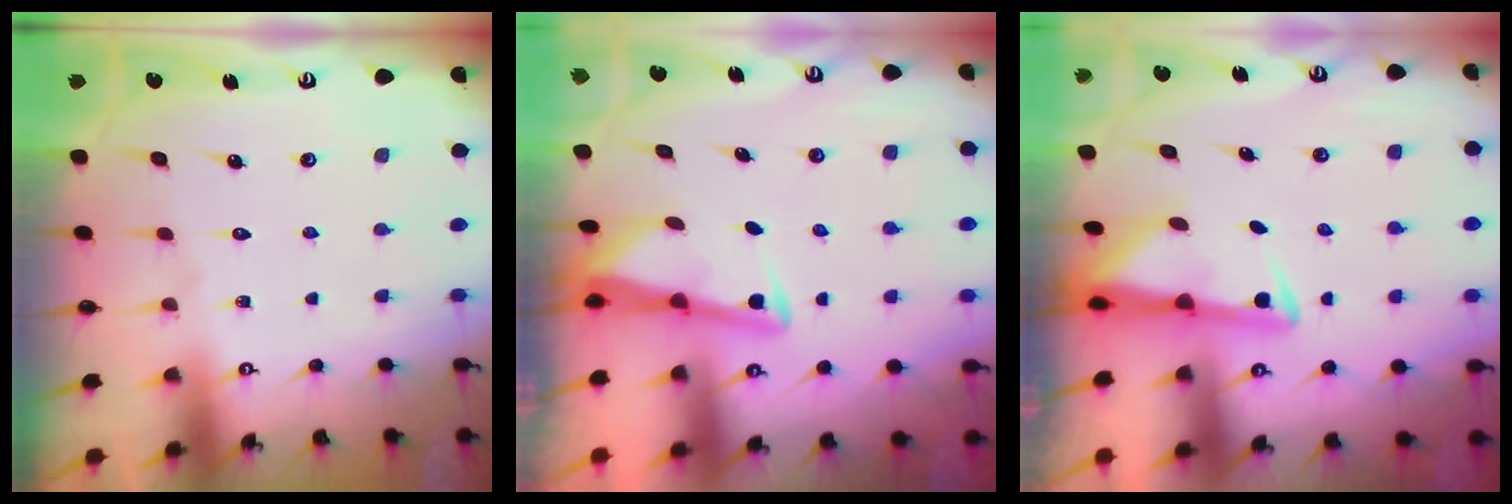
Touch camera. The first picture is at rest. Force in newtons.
{"total": 3.0, "press": 3.0, "slide": 0.3}
{"total": 3.0, "press": 3.0, "slide": 0.5}